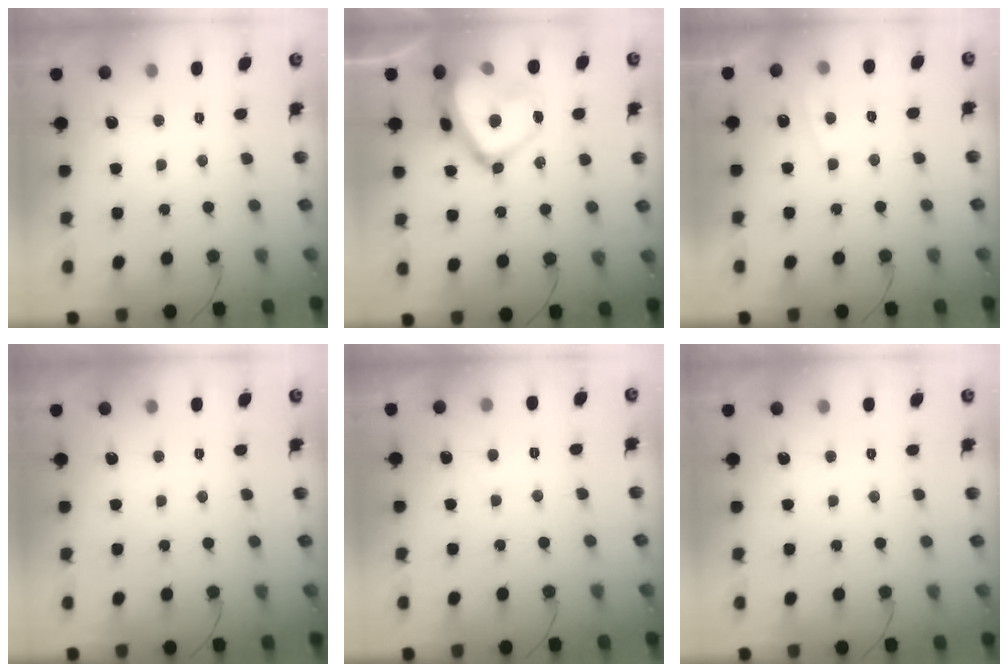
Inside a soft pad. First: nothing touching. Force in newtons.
{"total": 18.5, "press": 18.4, "slide": 1.6}
{"total": 2.1, "press": 2.0, "slide": 0.6}
{"total": 0.0}
{"total": 2.7, "press": 2.7, "slide": 0.4}
{"total": 0.0}